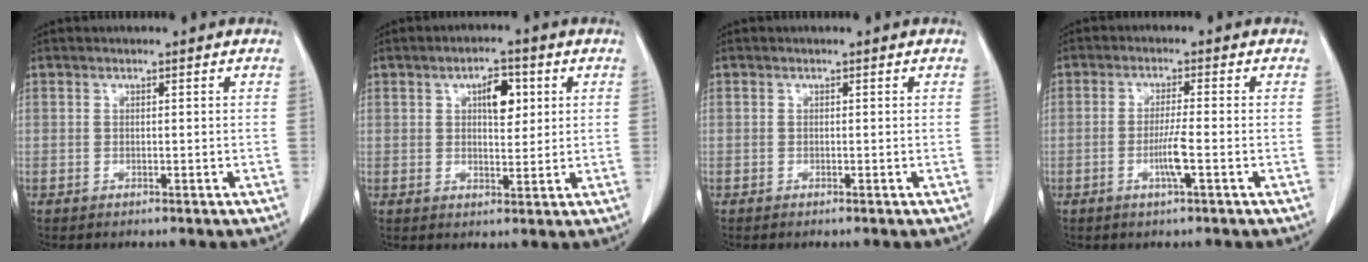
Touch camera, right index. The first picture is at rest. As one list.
[{"total": 5.1, "force": [1.7, 2.2, 4.2], "torque": [-0.066, 0.006, 0.027]}, {"total": 0.0}, {"total": 3.9, "force": [-1.2, -0.3, 3.7], "torque": [-0.067, -0.005, -0.021]}]